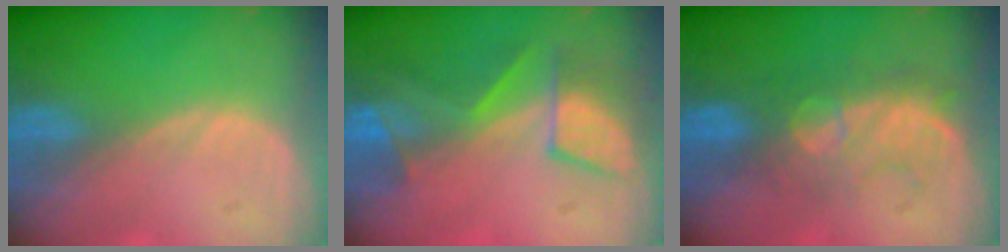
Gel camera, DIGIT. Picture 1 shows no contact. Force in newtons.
{"total": 8.0, "press": 7.4, "slide": 2.9}
{"total": 8.2, "press": 7.9, "slide": 2.3}